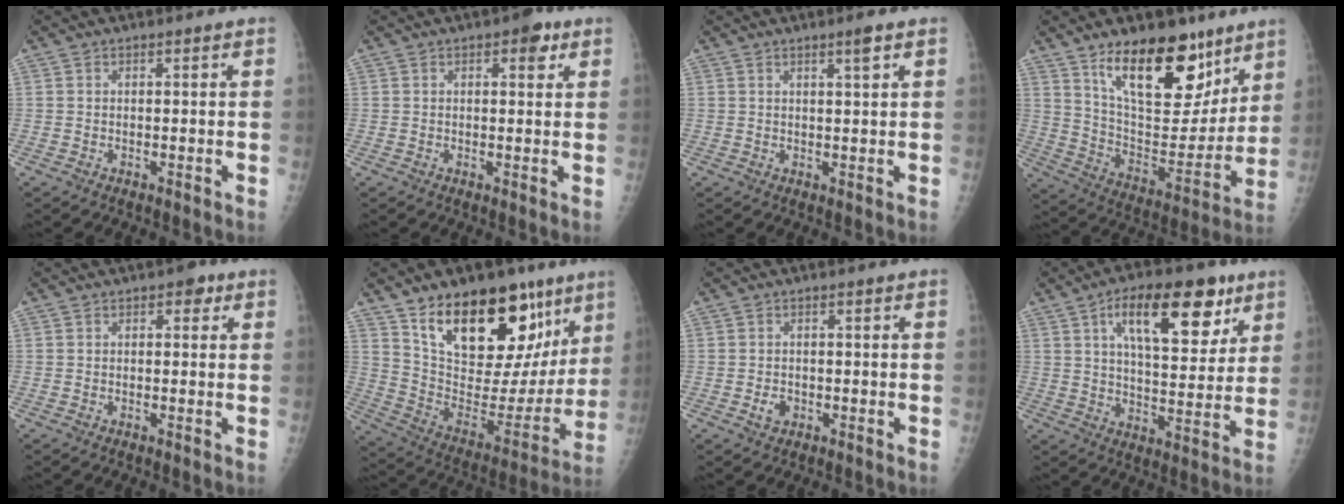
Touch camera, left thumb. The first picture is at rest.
{"total": 3.5, "force": [1.8, 1.7, 2.5], "torque": [-0.019, -0.002, 0.017]}
{"total": 2.4, "force": [1.4, 0.0, 1.9], "torque": [-0.031, -0.009, 0.024]}
{"total": 21.4, "force": [13.4, 9.8, 13.4], "torque": [-0.153, -0.078, 0.228]}
{"total": 2.3, "force": [1.0, 1.5, 1.5], "torque": [-0.004, 0.001, 0.008]}
{"total": 27.0, "force": [15.5, 13.3, 17.6], "torque": [-0.221, -0.051, 0.255]}
{"total": 1.9, "force": [-0.7, 1.5, 0.8], "torque": [-0.008, 0.002, -0.010]}
{"total": 17.6, "force": [8.8, 7.7, 13.2], "torque": [-0.158, -0.029, 0.137]}